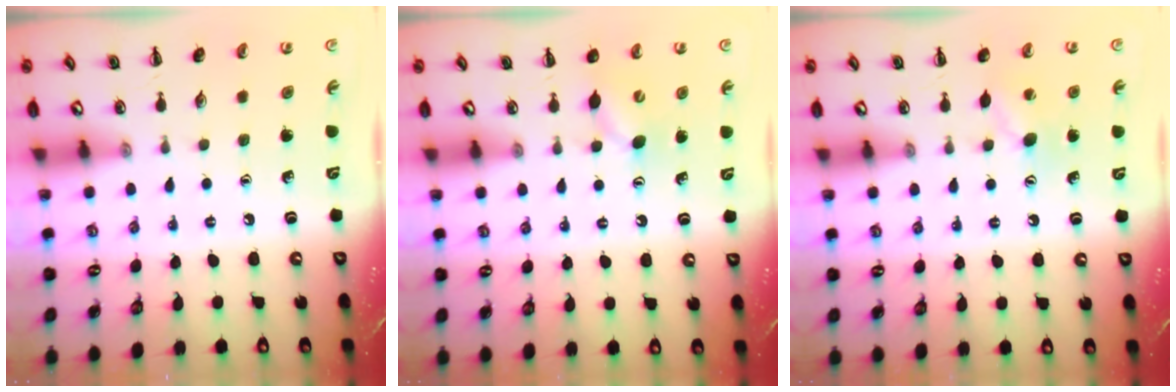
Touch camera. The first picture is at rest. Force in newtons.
{"total": 5.6, "press": 5.5, "slide": 1.3}
{"total": 7.2, "press": 7.1, "slide": 1.2}